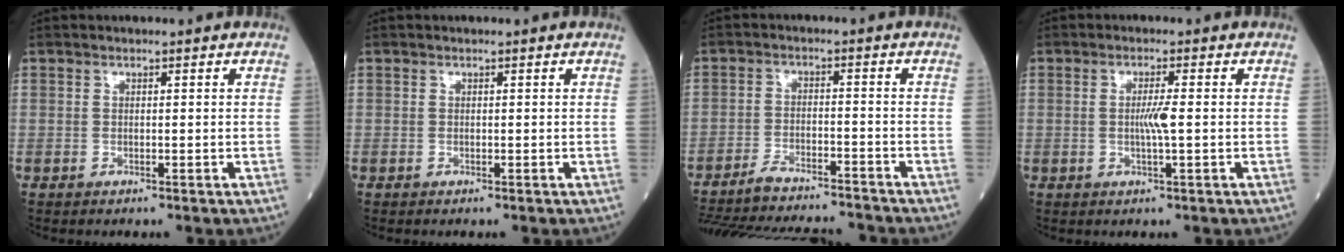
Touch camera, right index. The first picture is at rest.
{"total": 0.0}
{"total": 16.7, "force": [-15.6, 2.0, 5.7], "torque": [-0.124, -0.014, -0.226]}
{"total": 2.8, "force": [-0.2, -0.2, 2.8], "torque": [-0.053, -0.003, -0.003]}